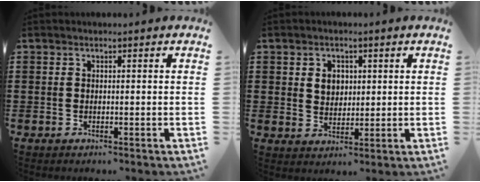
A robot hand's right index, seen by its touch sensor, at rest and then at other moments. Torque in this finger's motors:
{"motor_torque": [0.04, 0.03, 0.23, 0.04]}